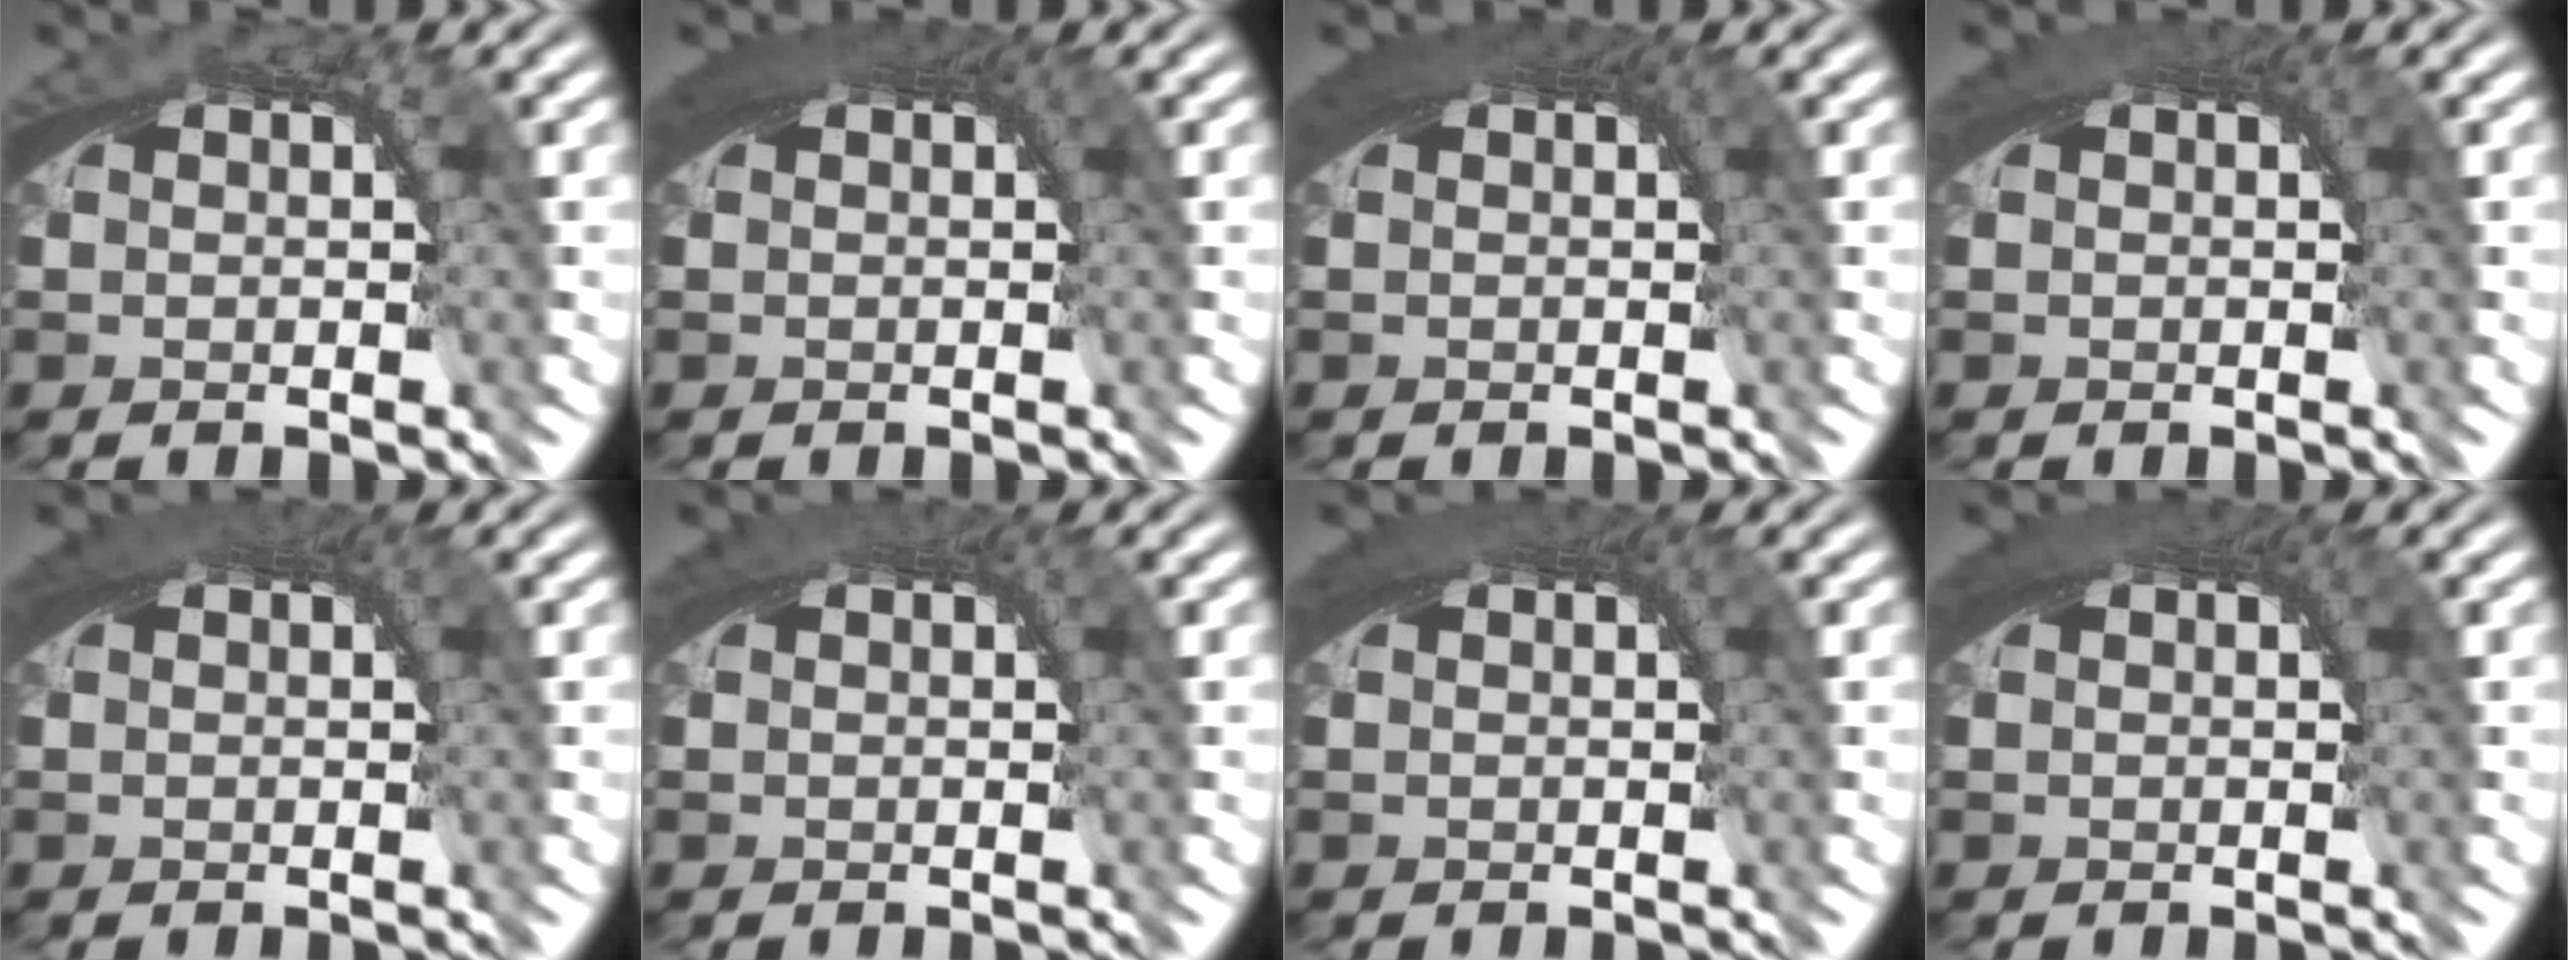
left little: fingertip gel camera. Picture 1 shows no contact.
{"total": 3.1, "force": [0.8, 1.6, 2.5], "torque": [-0.040, -0.006, 0.014]}
{"total": 3.2, "force": [0.9, 1.7, 2.6], "torque": [-0.041, -0.006, 0.016]}
{"total": 1.9, "force": [0.6, 1.1, 1.4], "torque": [-0.023, -0.005, 0.010]}
{"total": 2.2, "force": [0.6, 1.3, 1.7], "torque": [-0.026, -0.004, 0.010]}
{"total": 1.7, "force": [0.5, 1.1, 1.3], "torque": [-0.021, -0.005, 0.009]}
{"total": 2.5, "force": [0.6, 1.4, 1.9], "torque": [-0.031, -0.006, 0.011]}
{"total": 2.6, "force": [0.7, 1.5, 2.1], "torque": [-0.034, -0.005, 0.011]}